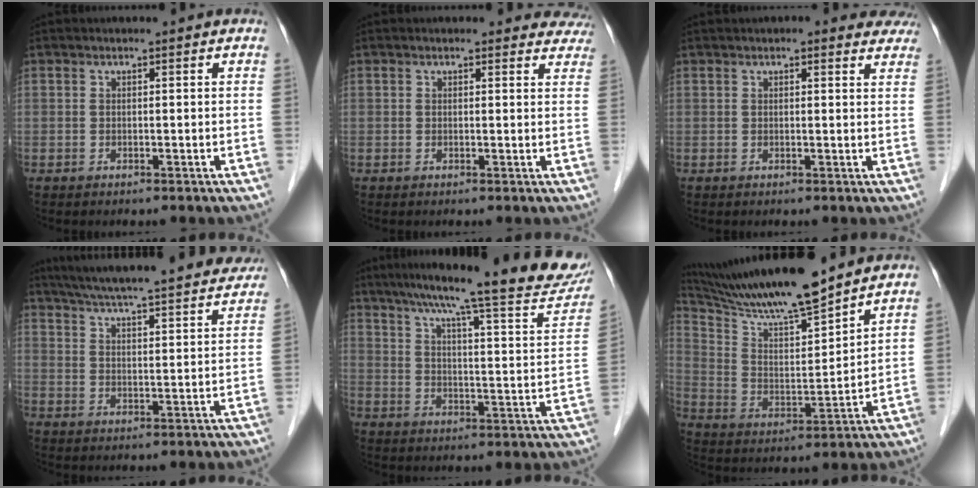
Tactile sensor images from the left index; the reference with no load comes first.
{"total": 5.4, "force": [5.0, 2.0, 0.4], "torque": [0.024, -0.007, 0.027]}
{"total": 6.6, "force": [5.7, 1.8, 2.6], "torque": [-0.016, 0.011, 0.051]}
{"total": 27.9, "force": [25.2, 3.0, 11.6], "torque": [-0.190, -0.013, 0.325]}
{"total": 24.6, "force": [21.0, 1.7, 12.7], "torque": [-0.191, -0.030, 0.270]}
{"total": 16.1, "force": [14.3, 0.1, 7.3], "torque": [-0.143, 0.003, 0.257]}